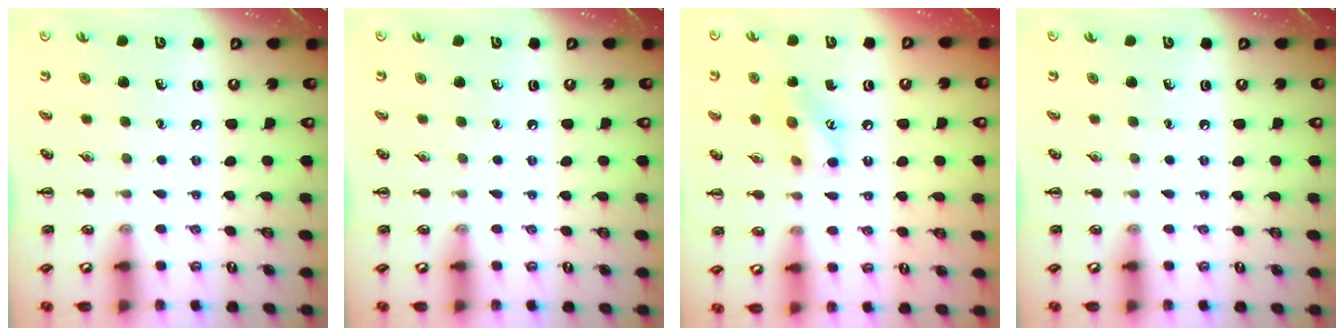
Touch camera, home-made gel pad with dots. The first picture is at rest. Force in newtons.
{"total": 0.0}
{"total": 9.8, "press": 9.8, "slide": 0.3}
{"total": 0.0}